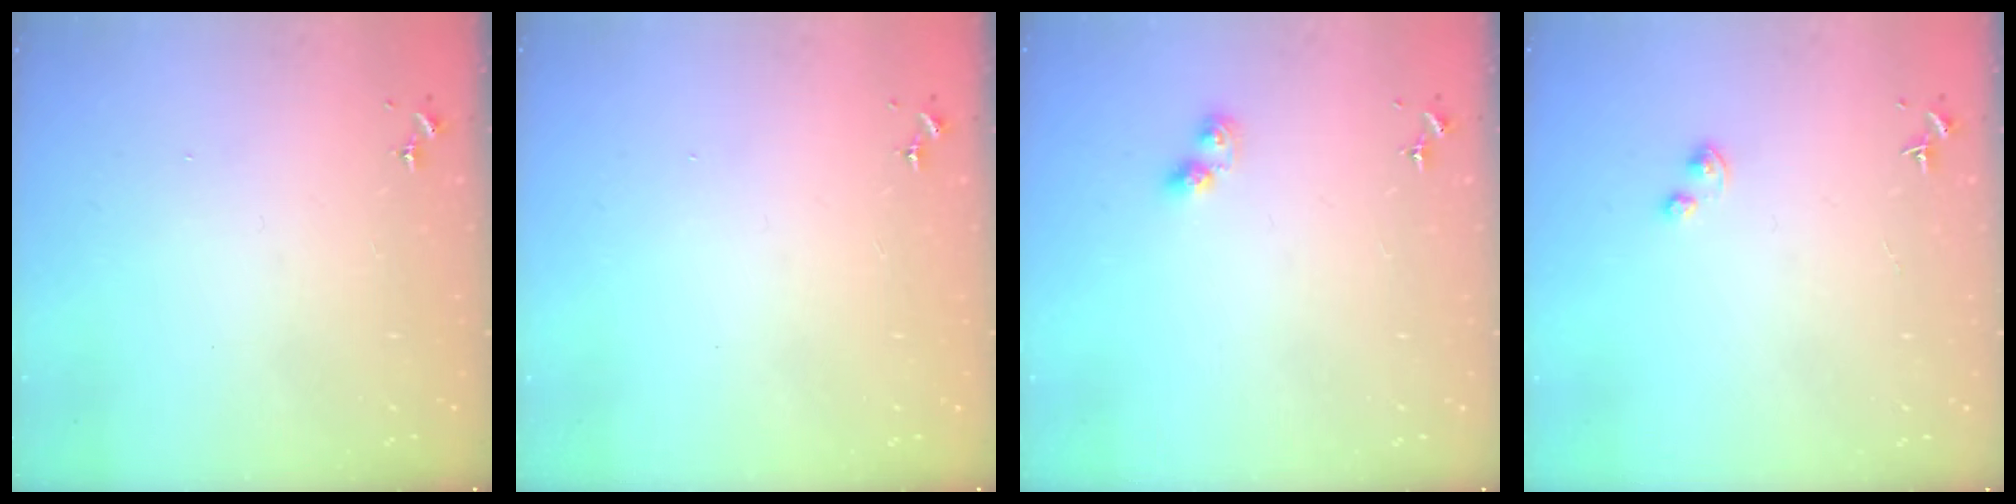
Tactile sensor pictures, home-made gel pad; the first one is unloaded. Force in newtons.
{"total": 0.0}
{"total": 5.1, "press": 5.1, "slide": 0.4}
{"total": 1.5, "press": 1.5, "slide": 0.4}